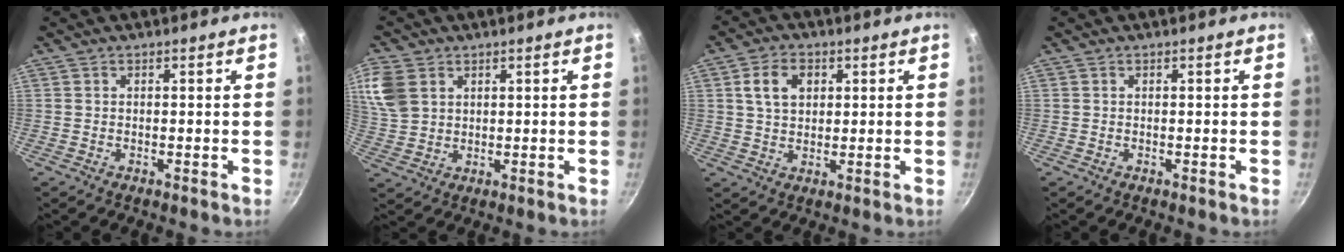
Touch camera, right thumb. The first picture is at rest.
{"total": 10.9, "force": [4.3, 8.2, 5.8], "torque": [-0.126, 0.000, 0.091]}
{"total": 6.7, "force": [2.0, 4.8, 4.2], "torque": [-0.059, 0.004, 0.034]}
{"total": 0.0}